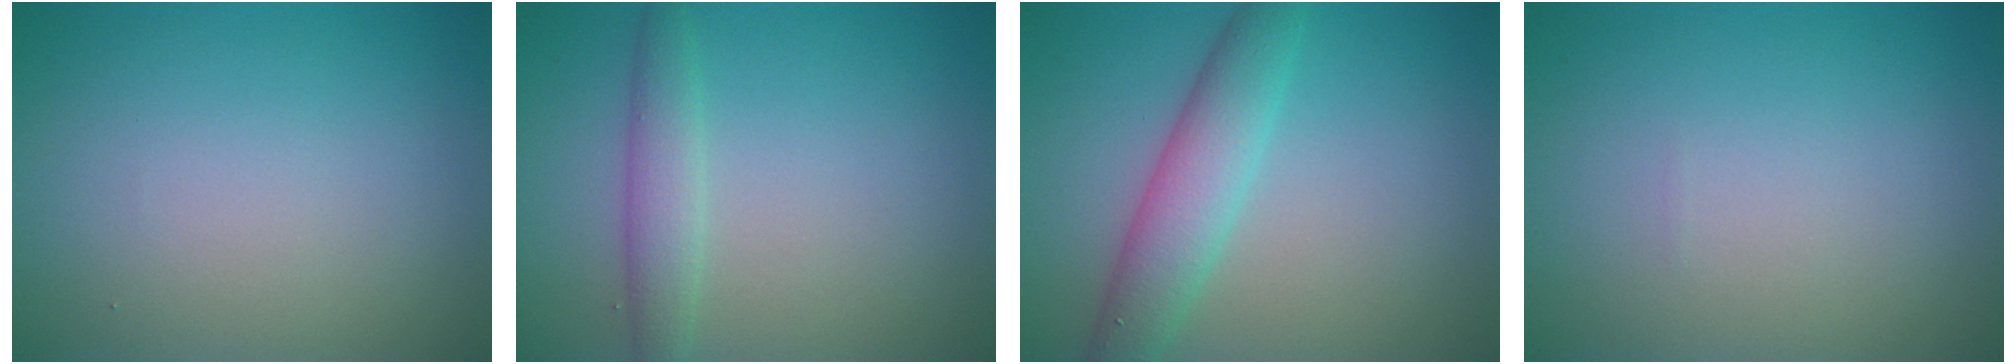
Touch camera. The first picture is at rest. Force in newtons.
{"total": 2.4, "press": 2.4, "slide": 0.1}
{"total": 4.3, "press": 4.3, "slide": 0.2}
{"total": 0.0}